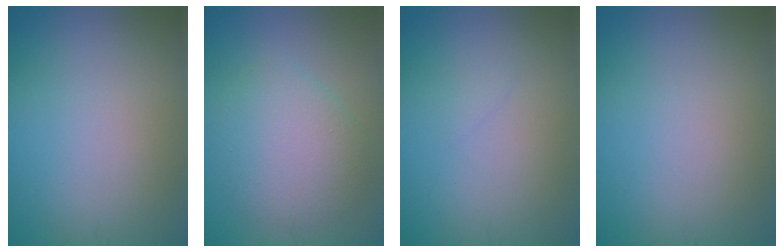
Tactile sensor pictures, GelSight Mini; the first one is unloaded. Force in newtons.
{"total": 4.8, "press": 4.8, "slide": 0.2}
{"total": 0.5, "press": 0.5, "slide": 0.1}
{"total": 0.0}